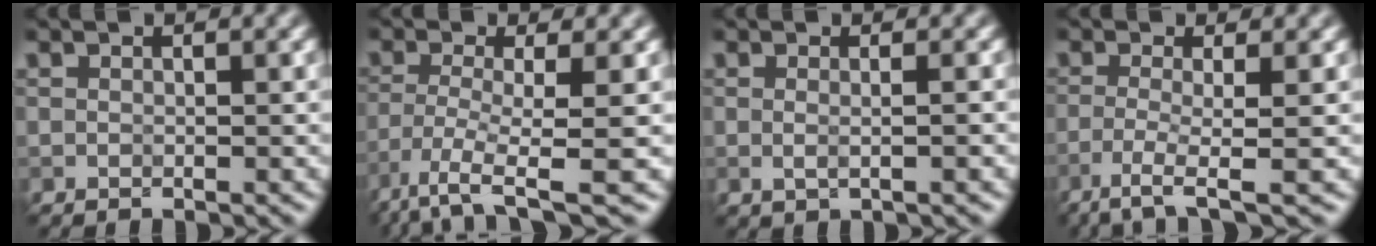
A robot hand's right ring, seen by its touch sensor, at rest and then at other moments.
{"total": 6.0, "force": [-3.6, 1.1, 4.7], "torque": [-0.095, -0.012, -0.077]}
{"total": 2.4, "force": [0.4, 1.1, 2.1], "torque": [-0.018, -0.004, -0.007]}
{"total": 3.8, "force": [-1.9, 0.6, 3.2], "torque": [-0.059, -0.005, -0.049]}